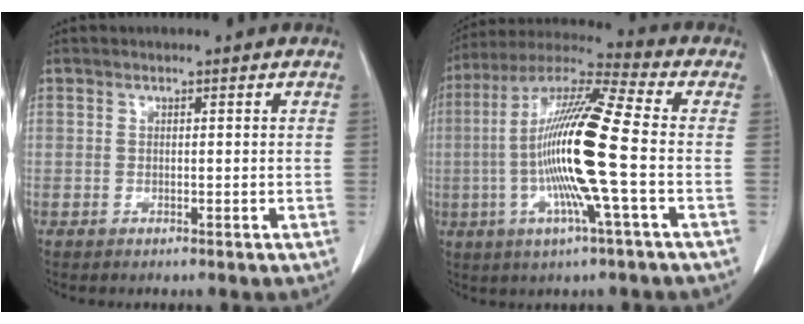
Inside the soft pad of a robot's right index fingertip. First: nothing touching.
{"total": 17.9, "force": [-2.4, 0.3, 17.8], "torque": [-0.353, -0.002, -0.058]}